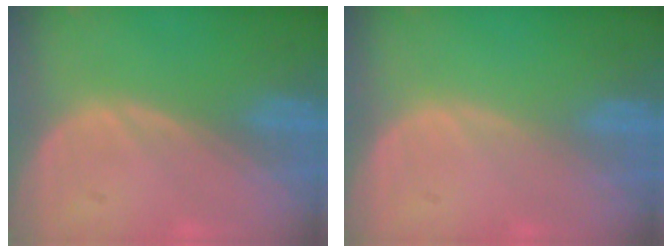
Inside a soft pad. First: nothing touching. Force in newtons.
{"total": 0.0}